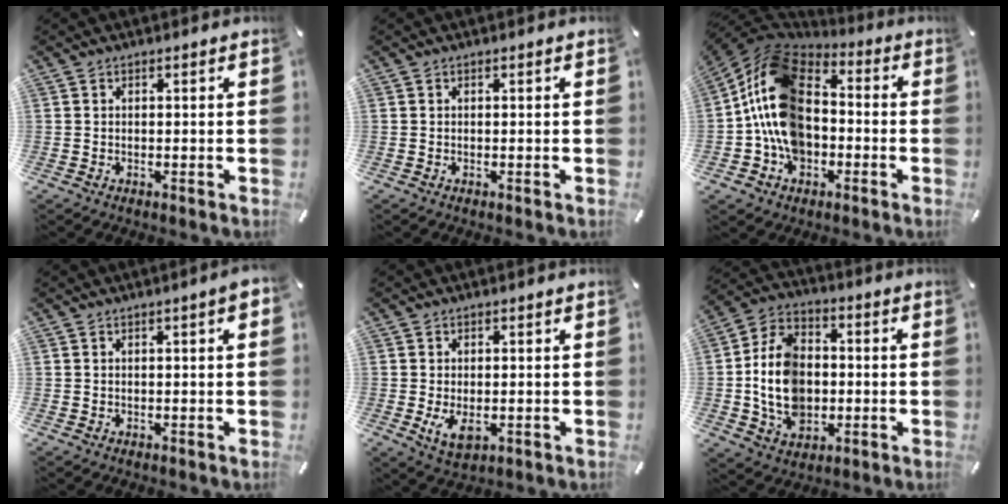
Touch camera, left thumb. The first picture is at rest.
{"total": 0.0}
{"total": 17.9, "force": [-2.1, 14.2, 10.7], "torque": [-0.226, 0.026, -0.039]}
{"total": 2.6, "force": [0.5, 0.4, 2.5], "torque": [-0.046, 0.003, 0.009]}
{"total": 4.3, "force": [-0.6, 2.7, 3.3], "torque": [-0.069, -0.012, -0.017]}
{"total": 14.3, "force": [-1.7, 11.0, 8.9], "torque": [-0.196, 0.015, -0.030]}